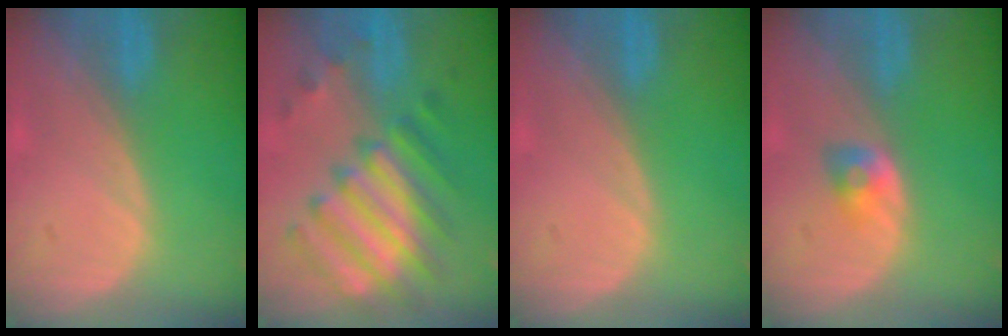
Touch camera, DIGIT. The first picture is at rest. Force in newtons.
{"total": 9.9, "press": 9.7, "slide": 2.2}
{"total": 0.0}
{"total": 2.7, "press": 2.4, "slide": 1.2}